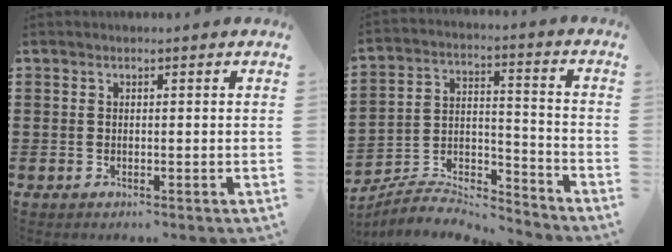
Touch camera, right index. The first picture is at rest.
{"total": 6.3, "force": [-6.1, 1.1, 1.2], "torque": [-0.028, 0.002, -0.123]}